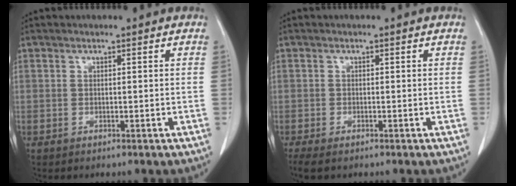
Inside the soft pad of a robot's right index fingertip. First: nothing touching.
{"total": 4.6, "force": [-2.9, 2.2, 2.9], "torque": [-0.068, -0.009, -0.046]}